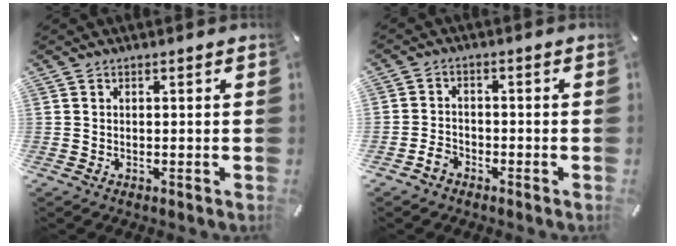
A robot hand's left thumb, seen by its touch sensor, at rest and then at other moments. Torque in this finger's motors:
{"motor_torque": [0.05, 0.07, -0.70, 0.74, -0.05]}